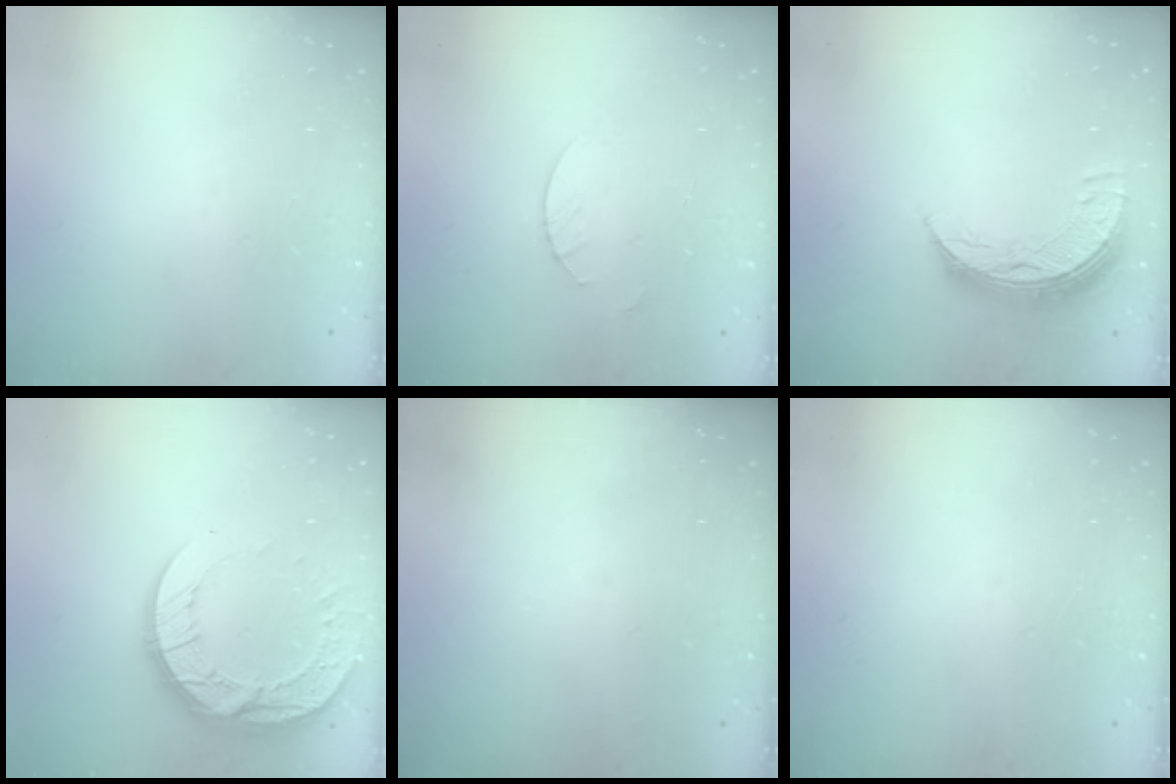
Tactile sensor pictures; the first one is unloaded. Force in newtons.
{"total": 1.8, "press": 1.8, "slide": 0.2}
{"total": 10.6, "press": 10.6, "slide": 1.0}
{"total": 15.4, "press": 15.4, "slide": 1.2}
{"total": 0.0}
{"total": 0.0}